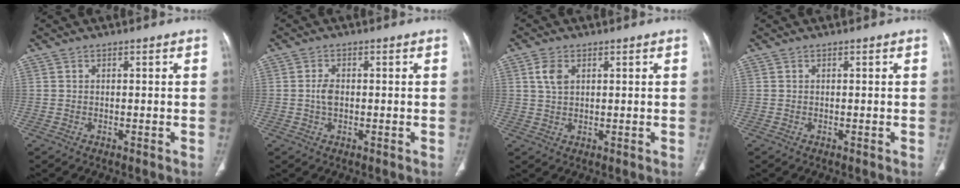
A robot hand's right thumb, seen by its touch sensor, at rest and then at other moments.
{"total": 2.5, "force": [-0.1, 1.5, 2.0], "torque": [-0.040, 0.003, -0.005]}
{"total": 3.5, "force": [1.3, 2.1, 2.4], "torque": [-0.046, 0.000, 0.030]}
{"total": 0.0}